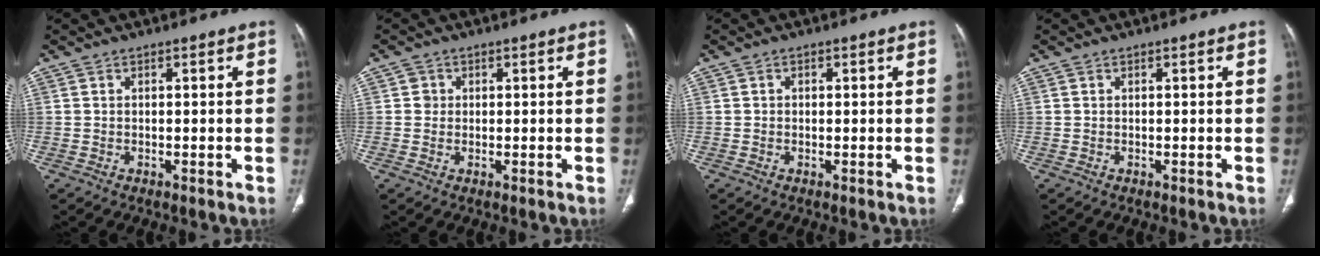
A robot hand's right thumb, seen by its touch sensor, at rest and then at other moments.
{"total": 1.4, "force": [0.2, 1.4, 0.2], "torque": [0.005, 0.002, 0.002]}
{"total": 0.6, "force": [0.1, 0.5, 0.3], "torque": [-0.001, 0.001, 0.000]}
{"total": 0.0}